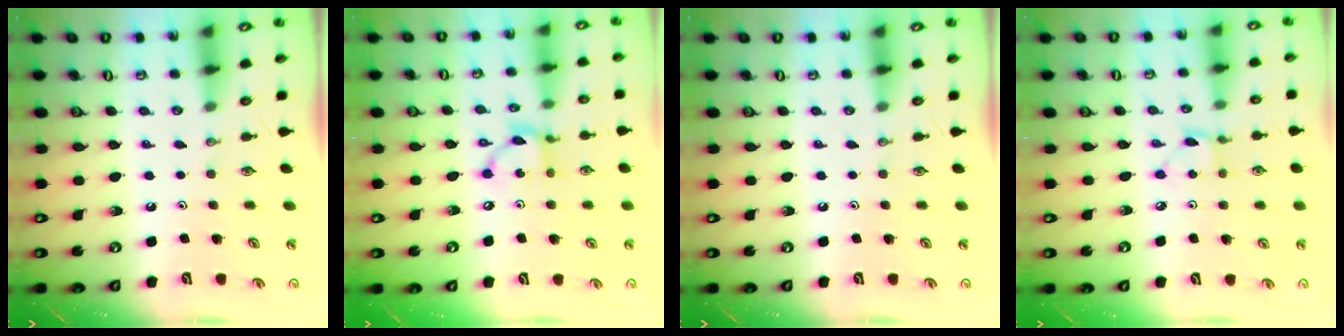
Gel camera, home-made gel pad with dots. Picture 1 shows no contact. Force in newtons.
{"total": 7.4, "press": 7.4, "slide": 0.2}
{"total": 0.0}
{"total": 1.8, "press": 1.8, "slide": 0.3}